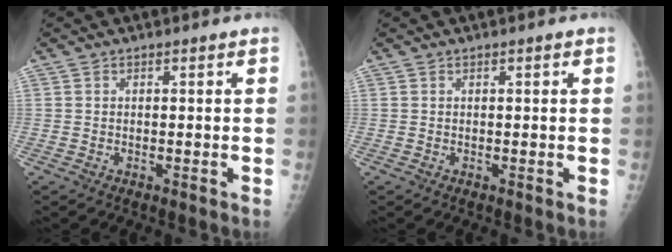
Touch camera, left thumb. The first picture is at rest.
{"total": 0.5, "force": [0.2, 0.1, 0.4], "torque": [-0.007, 0.001, 0.002]}